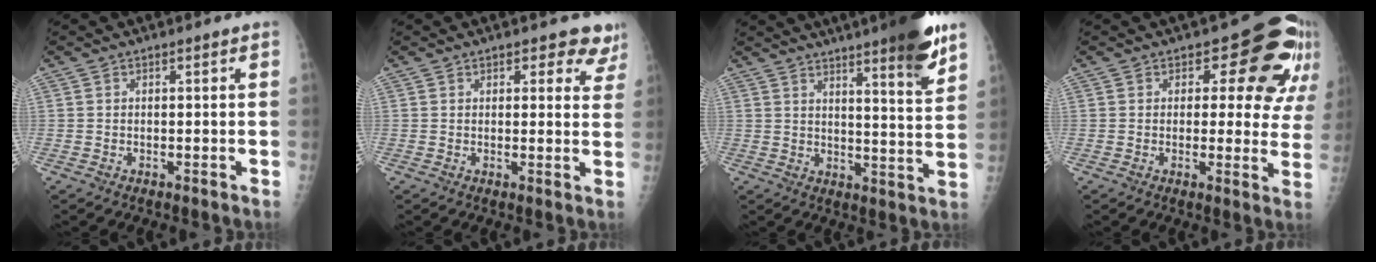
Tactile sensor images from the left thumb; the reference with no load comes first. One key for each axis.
{"total": 5.7, "fx": 4.2, "fy": 3.0, "fz": 2.4, "tx": 0.016, "ty": -0.018, "tz": 0.039}
{"total": 14.5, "fx": 9.7, "fy": 1.6, "fz": 10.7, "tx": -0.133, "ty": -0.049, "tz": 0.130}
{"total": 12.7, "fx": 6.4, "fy": 7.1, "fz": 8.3, "tx": -0.044, "ty": -0.029, "tz": 0.059}